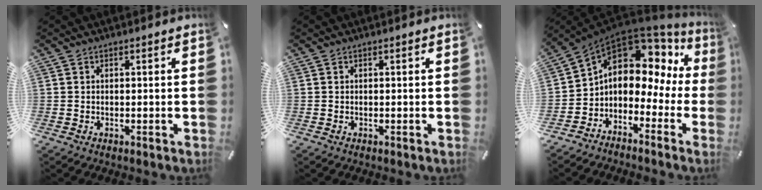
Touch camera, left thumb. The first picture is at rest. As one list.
[{"total": 0.0}, {"total": 8.0, "force": [1.5, 6.2, 4.8], "torque": [-0.097, -0.025, 0.021]}]